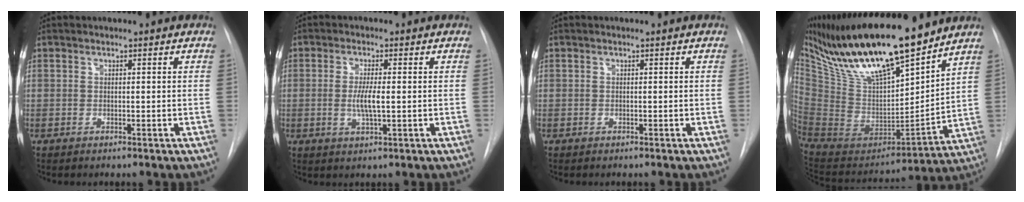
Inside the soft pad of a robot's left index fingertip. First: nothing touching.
{"total": 3.9, "force": [-0.3, 0.6, 3.8], "torque": [-0.078, -0.008, -0.004]}
{"total": 0.0}
{"total": 24.3, "force": [18.6, 4.3, 14.9], "torque": [-0.271, -0.007, 0.342]}